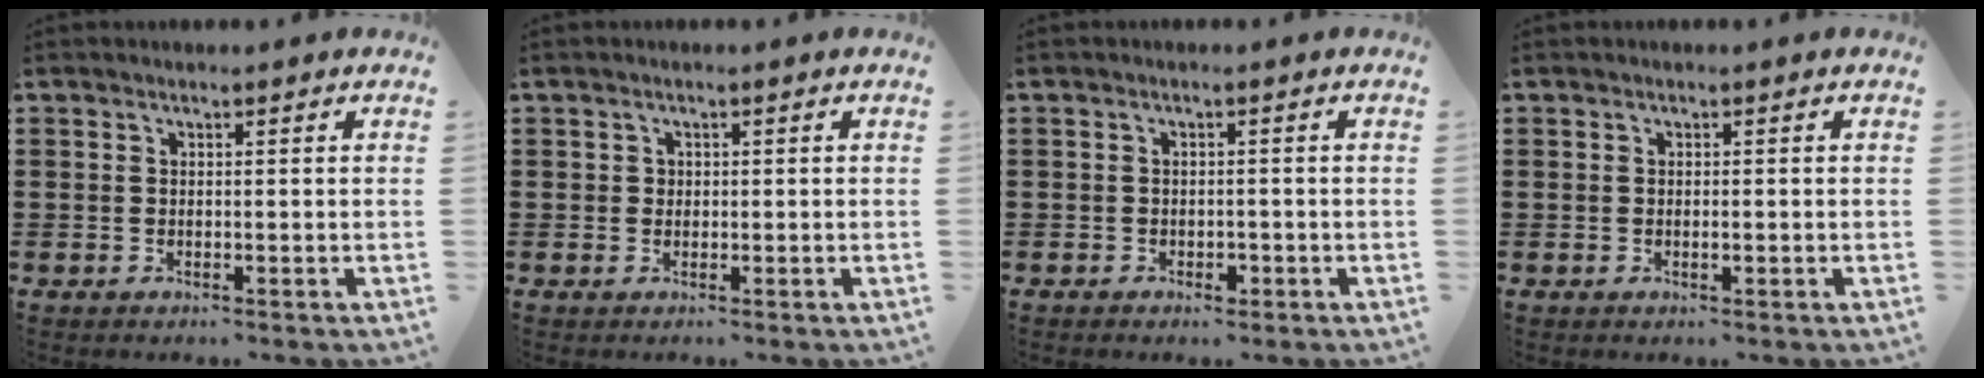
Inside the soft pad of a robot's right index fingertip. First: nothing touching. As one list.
[{"total": 0.9, "force": [0.2, 0.8, 0.2], "torque": [-0.006, 0.003, 0.003]}, {"total": 1.2, "force": [-0.8, 0.7, 0.4], "torque": [-0.010, -0.001, -0.018]}, {"total": 0.8, "force": [-0.2, 0.2, 0.7], "torque": [-0.014, -0.005, -0.002]}]